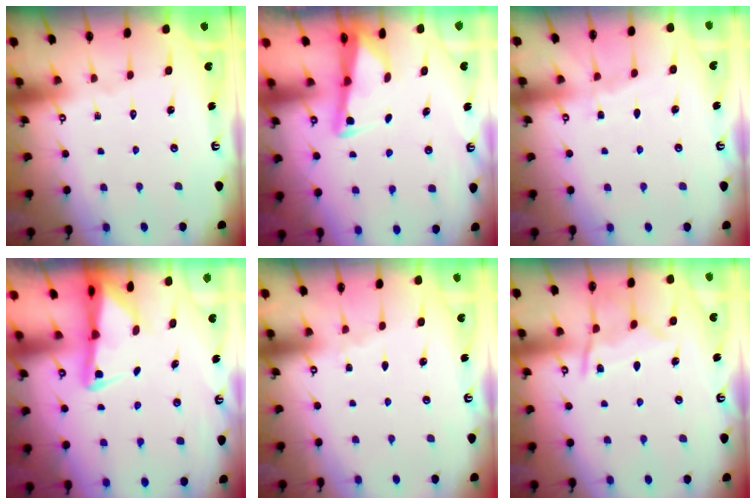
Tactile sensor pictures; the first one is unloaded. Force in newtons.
{"total": 2.7, "press": 2.7, "slide": 0.2}
{"total": 4.0, "press": 4.0, "slide": 0.5}
{"total": 2.5, "press": 2.5, "slide": 0.5}
{"total": 2.3, "press": 2.2, "slide": 0.4}
{"total": 9.6, "press": 9.6, "slide": 0.9}